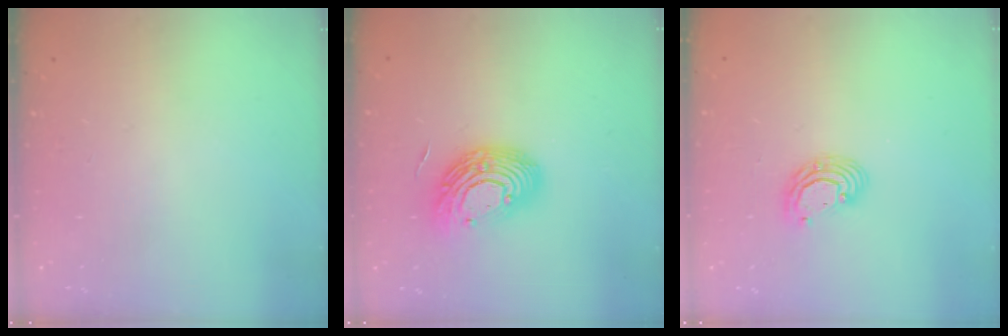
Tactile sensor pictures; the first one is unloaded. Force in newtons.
{"total": 14.5, "press": 14.5, "slide": 1.0}
{"total": 6.5, "press": 6.5, "slide": 0.2}